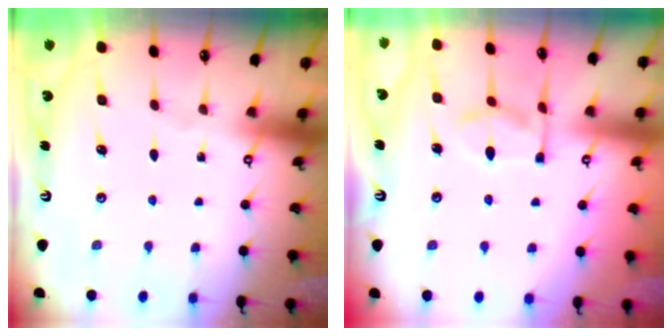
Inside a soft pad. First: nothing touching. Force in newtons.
{"total": 3.5, "press": 3.3, "slide": 1.0}